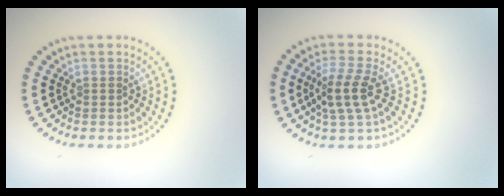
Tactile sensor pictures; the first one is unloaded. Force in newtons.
{"total": 3.2, "press": 2.8, "slide": 1.6}